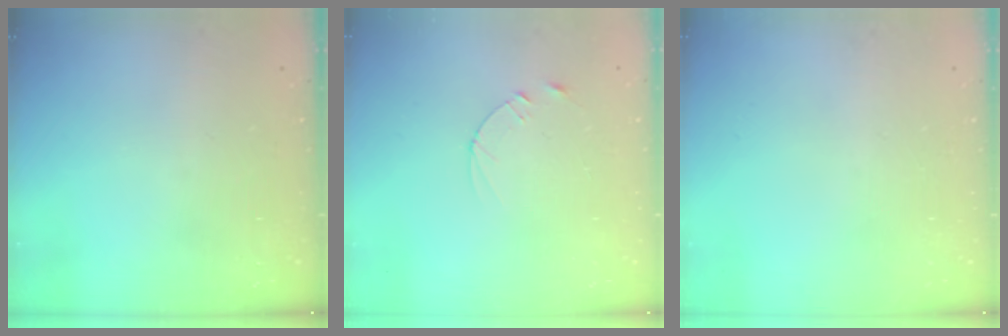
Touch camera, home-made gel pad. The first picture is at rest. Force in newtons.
{"total": 2.4, "press": 2.3, "slide": 0.2}
{"total": 0.0}